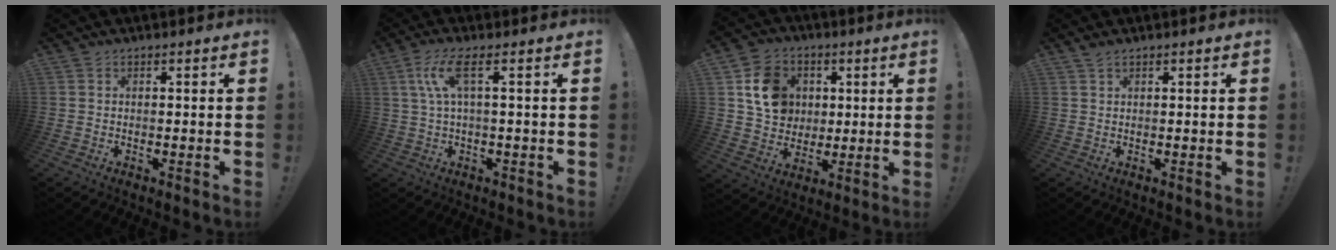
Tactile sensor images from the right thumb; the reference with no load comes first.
{"total": 7.8, "force": [2.3, 1.5, 7.3], "torque": [-0.144, 0.003, 0.042]}
{"total": 13.4, "force": [3.7, 11.6, 5.7], "torque": [-0.078, 0.000, 0.079]}
{"total": 1.5, "force": [1.1, 0.3, 1.0], "torque": [-0.024, 0.002, 0.021]}